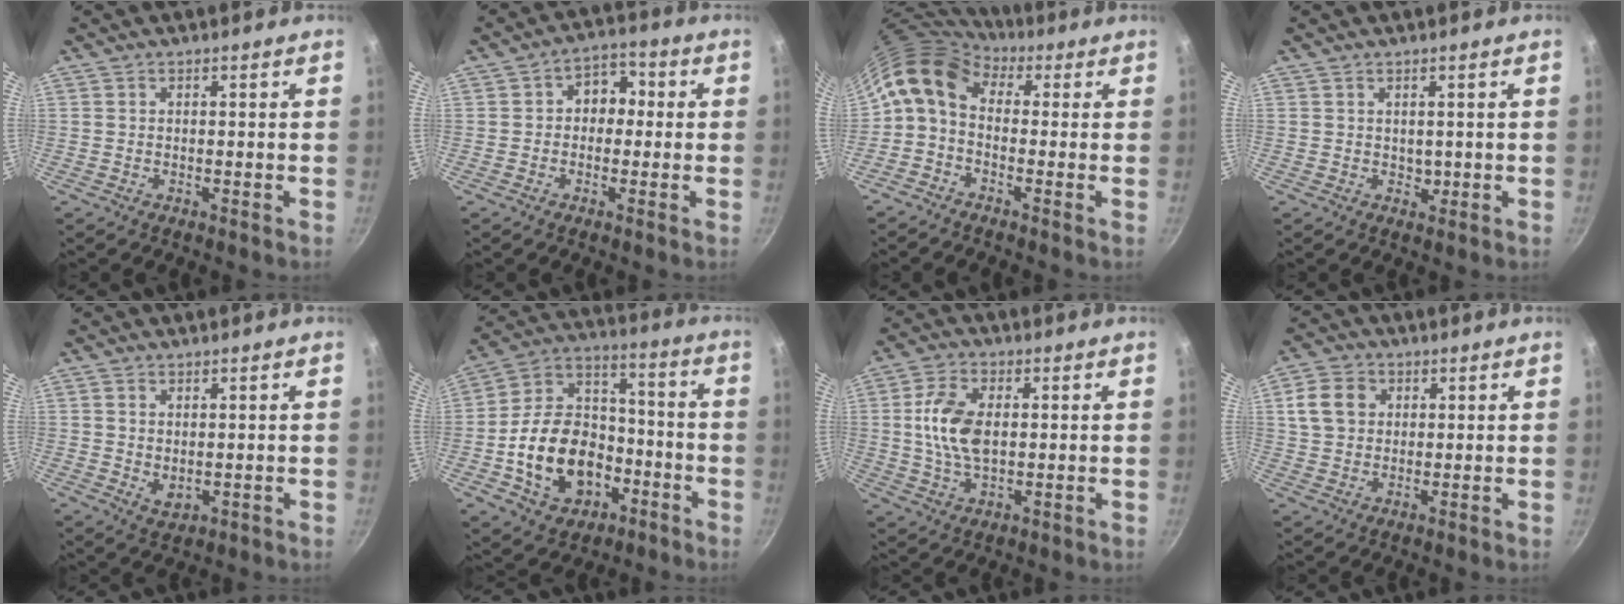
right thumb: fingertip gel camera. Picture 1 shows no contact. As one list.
[{"total": 6.6, "force": [0.2, 5.3, 4.0], "torque": [-0.007, 0.019, -0.008]}, {"total": 9.8, "force": [0.8, 6.8, 7.0], "torque": [-0.129, 0.029, -0.008]}, {"total": 1.3, "force": [0.5, 1.1, 0.5], "torque": [0.000, -0.002, 0.010]}, {"total": 3.2, "force": [0.6, 2.2, 2.2], "torque": [-0.036, -0.009, 0.016]}, {"total": 19.9, "force": [-6.4, 14.6, 11.9], "torque": [-0.179, 0.071, -0.097]}, {"total": 10.2, "force": [1.1, 6.0, 8.2], "torque": [-0.151, 0.005, 0.019]}, {"total": 7.5, "force": [2.2, 6.1, 3.9], "torque": [-0.054, 0.002, 0.034]}]